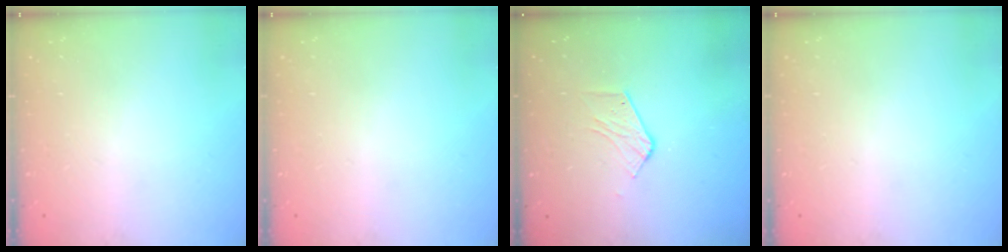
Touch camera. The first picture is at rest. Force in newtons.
{"total": 0.0}
{"total": 4.0, "press": 4.0, "slide": 0.3}
{"total": 0.0}